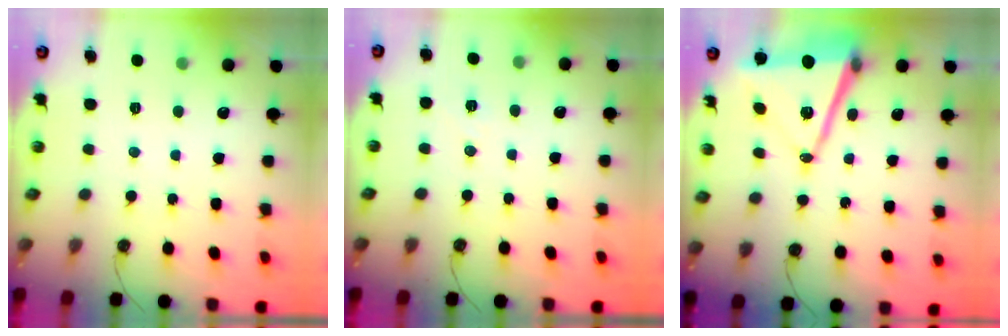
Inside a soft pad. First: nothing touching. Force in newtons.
{"total": 5.9, "press": 4.3, "slide": 4.0}
{"total": 14.2, "press": 13.7, "slide": 3.9}